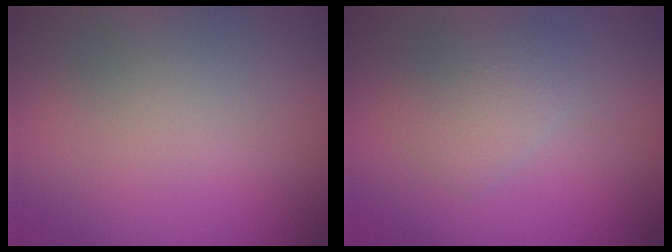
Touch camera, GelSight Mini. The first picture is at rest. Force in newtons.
{"total": 2.4, "press": 2.4, "slide": 0.0}